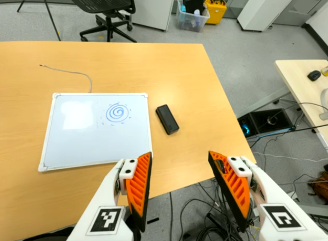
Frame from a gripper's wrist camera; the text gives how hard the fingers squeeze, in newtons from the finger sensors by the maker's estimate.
{"total": 0.0}